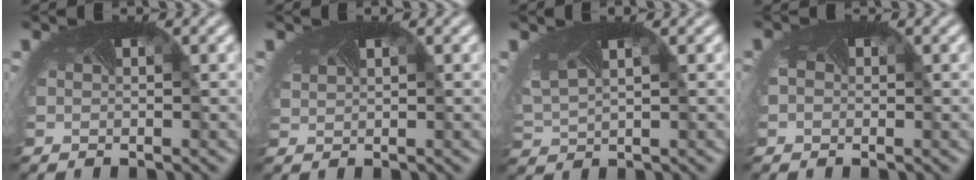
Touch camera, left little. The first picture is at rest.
{"total": 0.9, "force": [0.7, 0.5, 0.1], "torque": [-0.025, -0.002, 0.021]}
{"total": 2.3, "force": [1.4, 1.1, 1.5], "torque": [-0.052, 0.002, 0.040]}
{"total": 1.0, "force": [-0.5, 0.9, 0.1], "torque": [-0.015, -0.012, 0.000]}